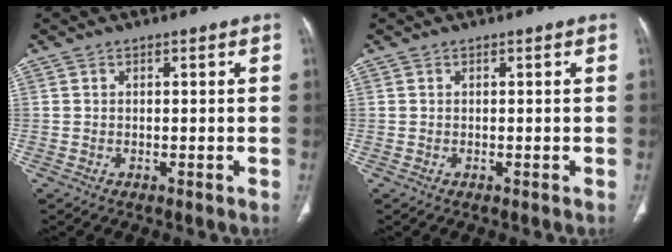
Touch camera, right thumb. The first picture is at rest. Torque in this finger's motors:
{"motor_torque": [0.00, 0.00, 0.00, 0.00, 0.00]}